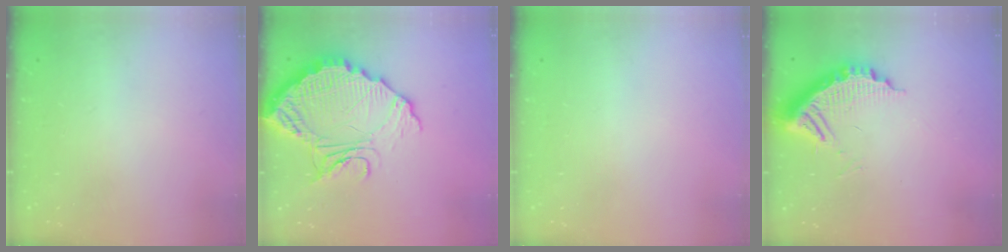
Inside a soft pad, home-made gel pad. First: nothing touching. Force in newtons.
{"total": 16.3, "press": 16.3, "slide": 1.2}
{"total": 0.0}
{"total": 11.7, "press": 11.7, "slide": 1.0}